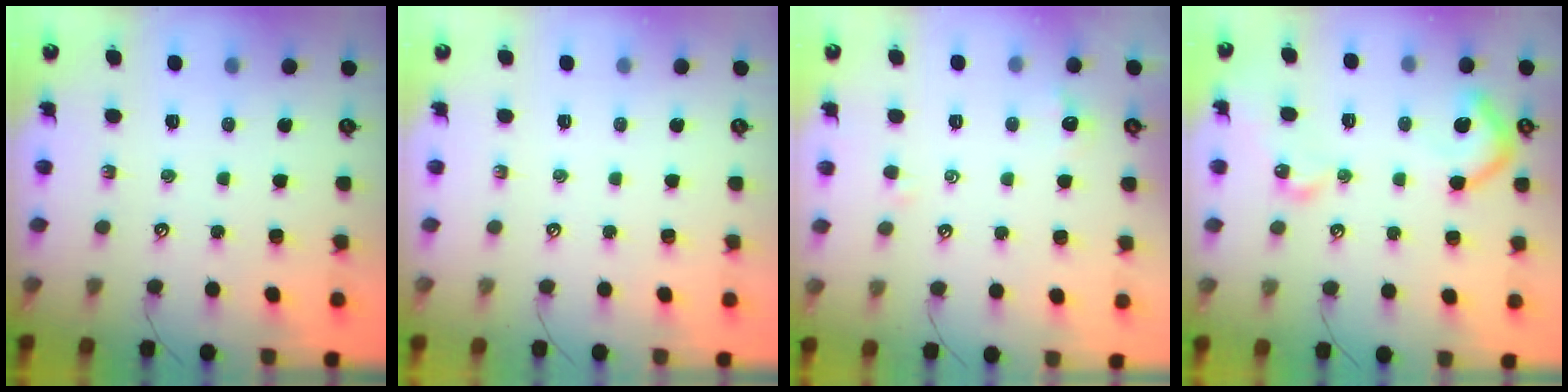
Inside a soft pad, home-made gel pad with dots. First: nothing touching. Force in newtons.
{"total": 0.0}
{"total": 0.8, "press": 0.5, "slide": 0.7}
{"total": 11.1, "press": 11.0, "slide": 0.9}